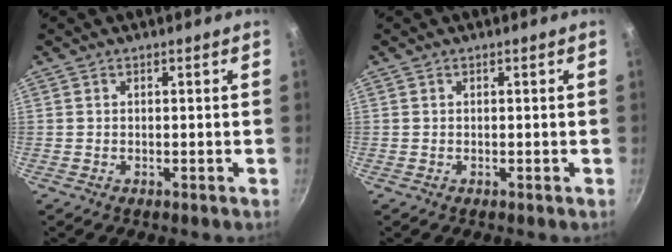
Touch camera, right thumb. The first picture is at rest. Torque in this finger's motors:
{"motor_torque": [0.00, 0.00, 0.01, 0.03, 0.00]}